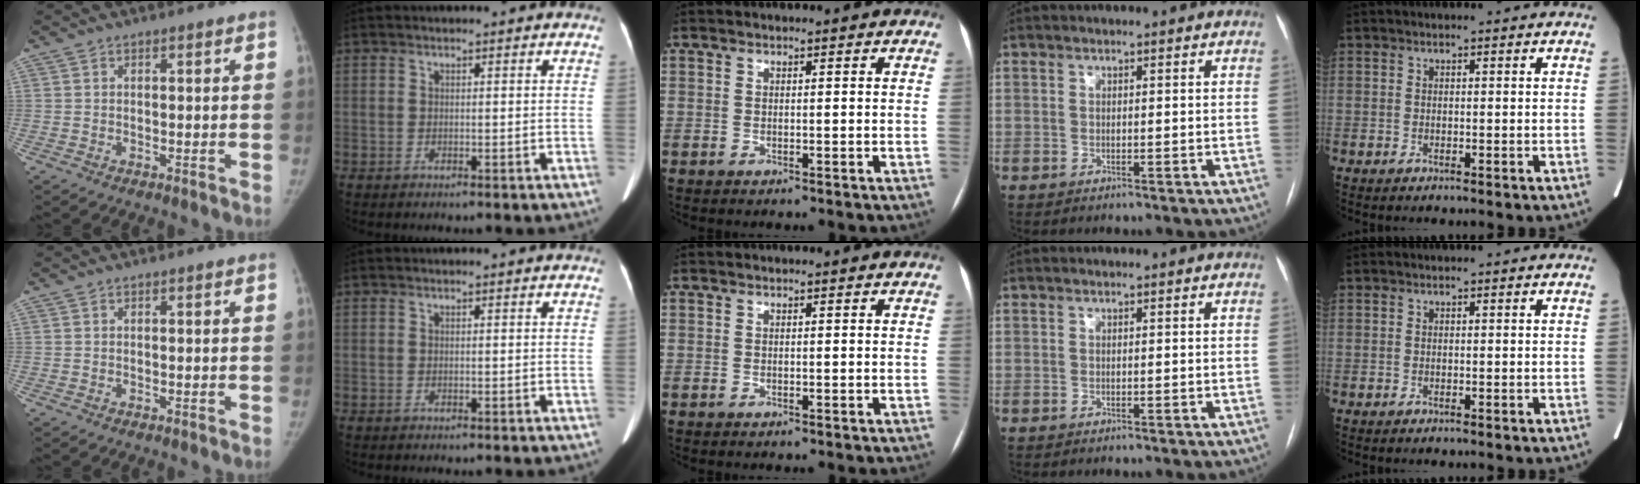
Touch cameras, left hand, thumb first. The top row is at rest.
{}